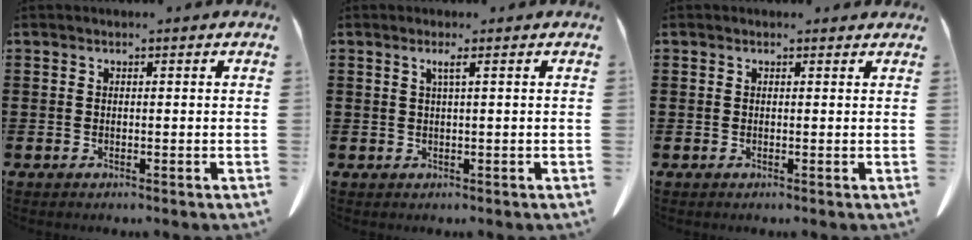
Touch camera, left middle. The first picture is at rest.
{"total": 1.4, "force": [0.5, -0.2, 1.3], "torque": [-0.026, -0.001, 0.007]}
{"total": 0.0}